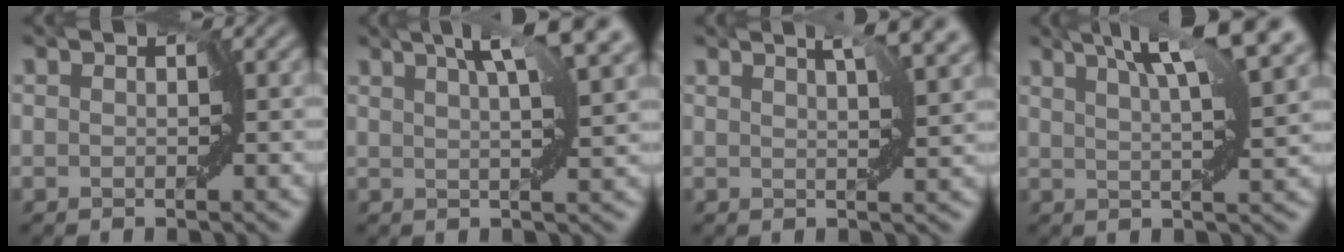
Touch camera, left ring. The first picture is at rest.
{"total": 6.8, "force": [4.2, 0.9, 5.3], "torque": [-0.066, 0.025, 0.063]}
{"total": 4.0, "force": [2.8, 0.4, 2.8], "torque": [-0.041, 0.005, 0.048]}
{"total": 9.7, "force": [6.0, 1.9, 7.4], "torque": [-0.084, 0.038, 0.073]}